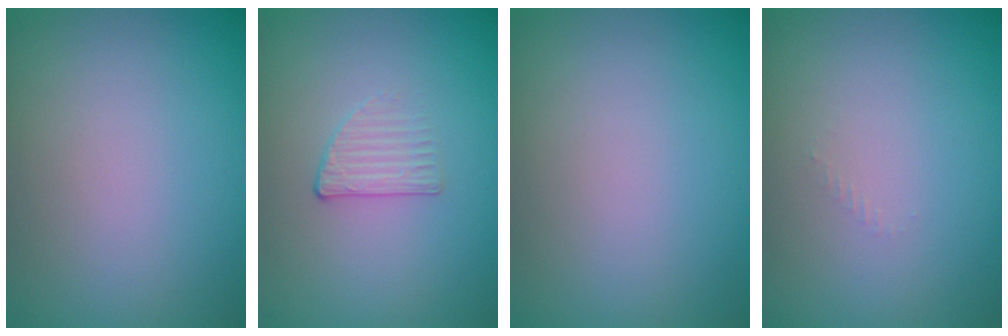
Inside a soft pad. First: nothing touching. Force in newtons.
{"total": 1.3, "press": 0.8, "slide": 1.0}
{"total": 0.0}
{"total": 0.5, "press": 0.5, "slide": 0.2}